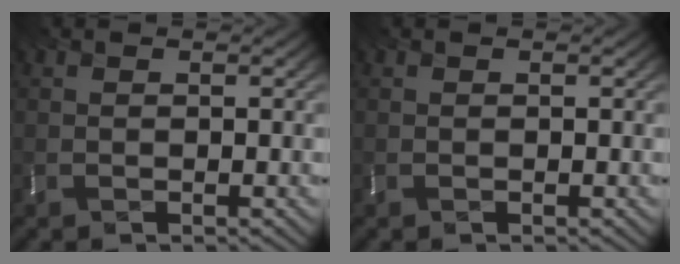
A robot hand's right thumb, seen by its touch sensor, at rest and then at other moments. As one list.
[{"total": 0.0}]